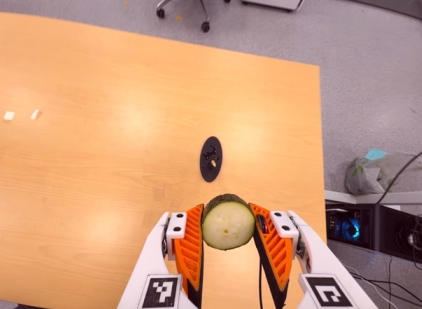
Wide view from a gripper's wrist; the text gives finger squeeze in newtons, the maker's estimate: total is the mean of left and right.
{"total": 9.2, "left": 8.5, "right": 9.8}